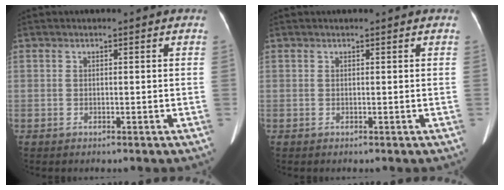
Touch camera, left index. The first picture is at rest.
{"total": 0.8, "force": [0.8, 0.0, 0.3], "torque": [-0.010, 0.012, 0.013]}